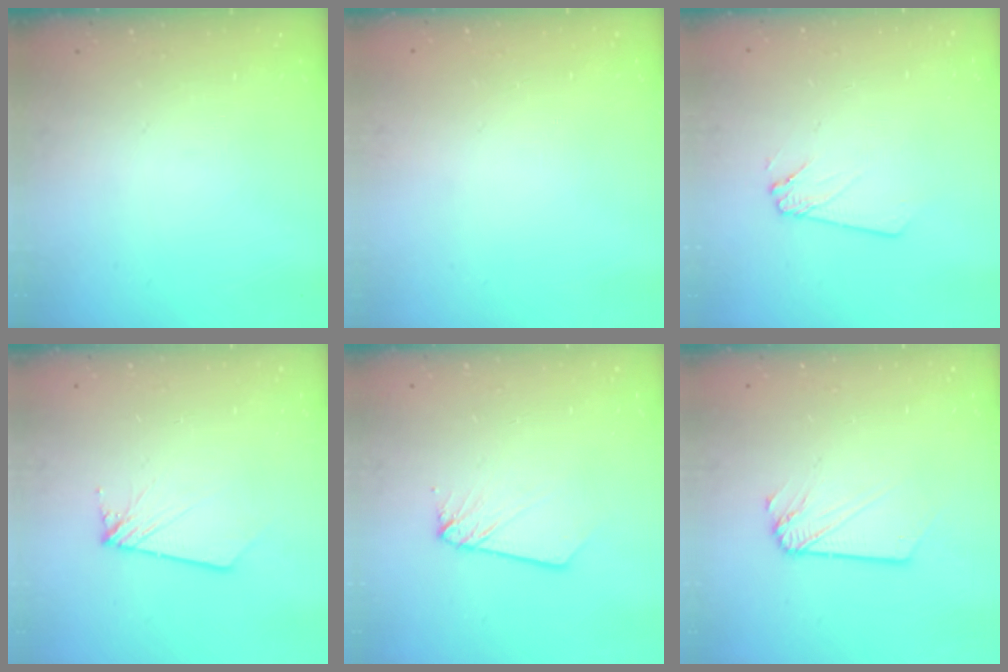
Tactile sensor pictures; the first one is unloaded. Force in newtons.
{"total": 0.0}
{"total": 2.4, "press": 2.4, "slide": 0.2}
{"total": 2.8, "press": 2.8, "slide": 0.3}
{"total": 2.5, "press": 2.5, "slide": 0.1}
{"total": 2.5, "press": 2.5, "slide": 0.1}